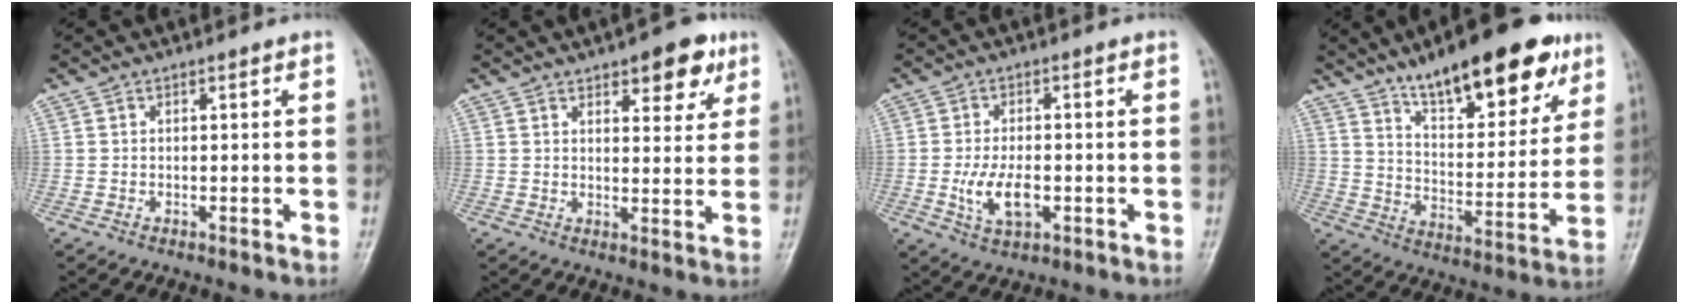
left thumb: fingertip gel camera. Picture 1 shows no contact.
{"total": 8.2, "force": [4.8, 3.7, 5.5], "torque": [-0.042, -0.020, 0.059]}
{"total": 6.9, "force": [-1.6, 3.5, 5.7], "torque": [-0.109, 0.002, -0.024]}
{"total": 22.0, "force": [14.3, 7.7, 14.9], "torque": [-0.176, -0.055, 0.223]}